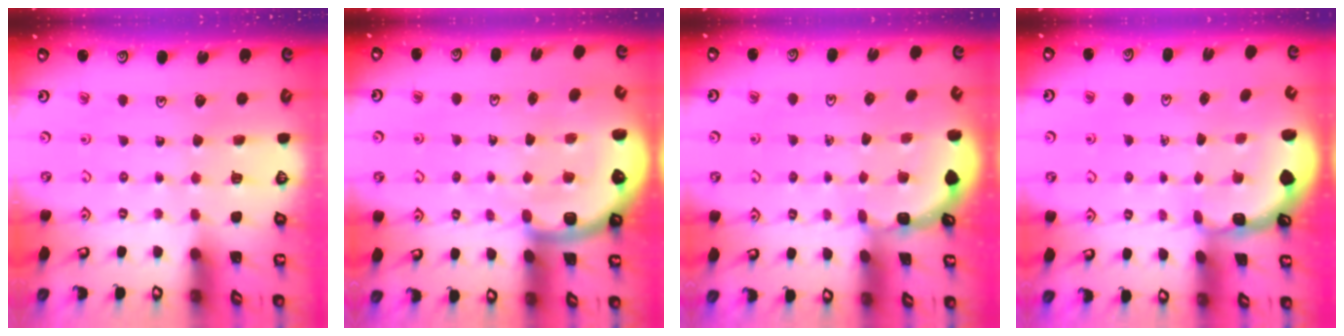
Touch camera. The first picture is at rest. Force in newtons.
{"total": 6.5, "press": 6.3, "slide": 1.7}
{"total": 1.6, "press": 1.6, "slide": 0.2}
{"total": 1.8, "press": 1.7, "slide": 0.5}